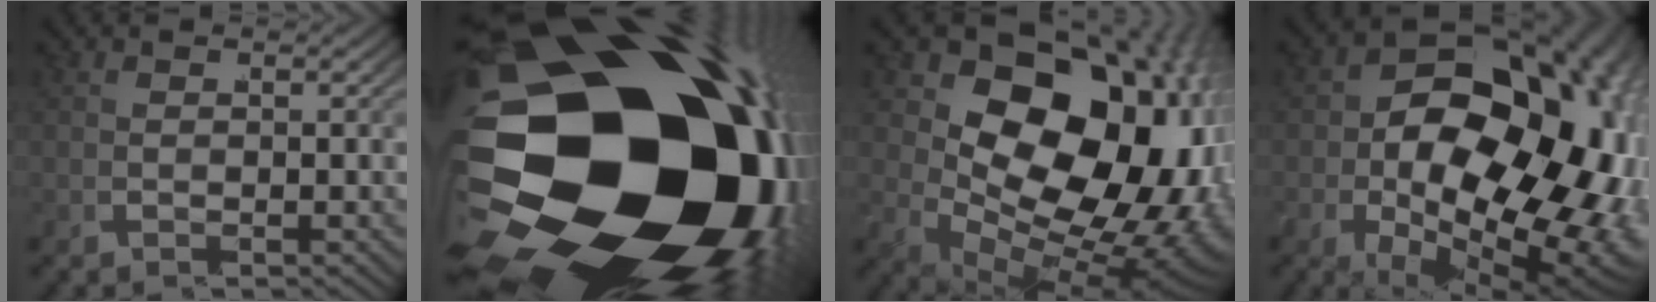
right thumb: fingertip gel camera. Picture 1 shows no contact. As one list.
[{"total": 49.4, "force": [-5.5, 31.6, 37.5], "torque": [-0.574, -0.085, -0.049]}, {"total": 25.5, "force": [0.1, 16.9, 19.1], "torque": [-0.332, -0.062, 0.039]}, {"total": 27.6, "force": [-2.1, 17.9, 20.9], "torque": [-0.323, -0.061, -0.003]}]